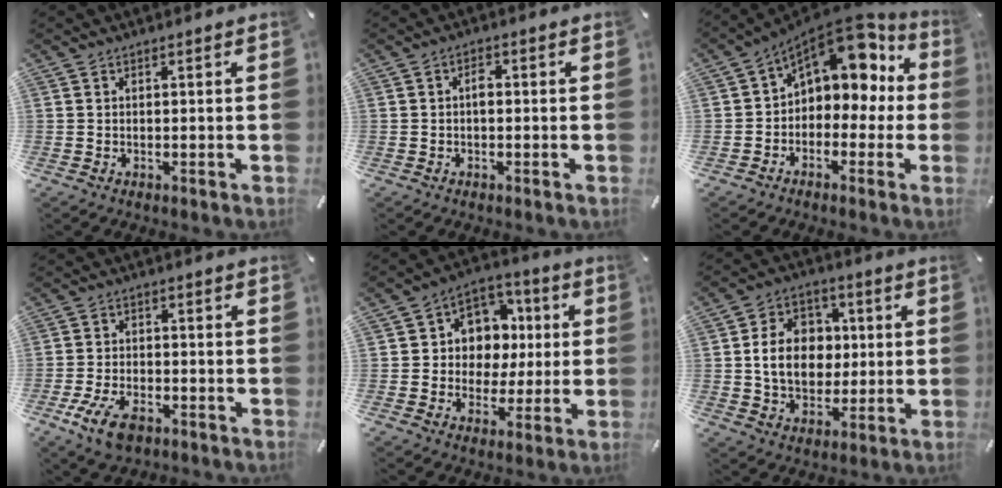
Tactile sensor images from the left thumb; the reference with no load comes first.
{"total": 2.0, "force": [-0.3, 1.0, 1.8], "torque": [-0.036, 0.007, -0.007]}
{"total": 12.1, "force": [6.4, 7.7, 6.7], "torque": [-0.105, -0.046, 0.114]}
{"total": 8.4, "force": [-4.4, 4.7, 5.4], "torque": [-0.127, 0.009, -0.083]}
{"total": 9.9, "force": [0.5, 9.6, 2.5], "torque": [-0.038, 0.001, 0.016]}
{"total": 12.2, "force": [0.6, 10.2, 6.7], "torque": [-0.121, 0.016, 0.016]}